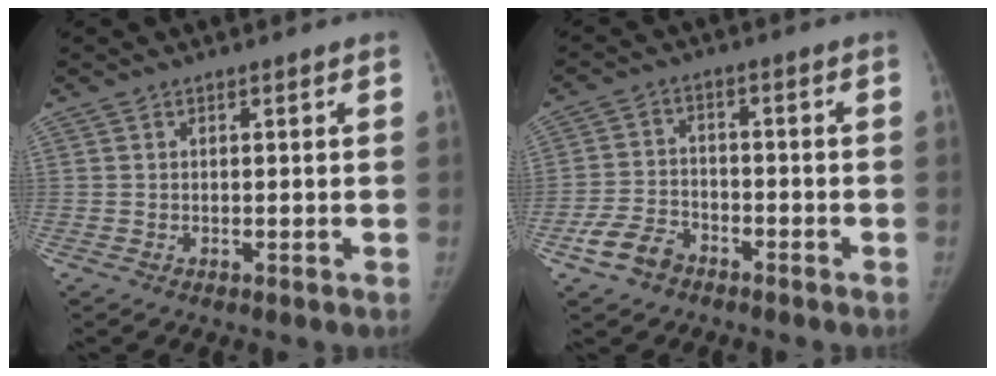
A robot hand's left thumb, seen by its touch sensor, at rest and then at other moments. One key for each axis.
{"total": 6.7, "fx": -4.1, "fy": 4.4, "fz": 2.9, "tx": -0.053, "ty": 0.023, "tz": -0.077}